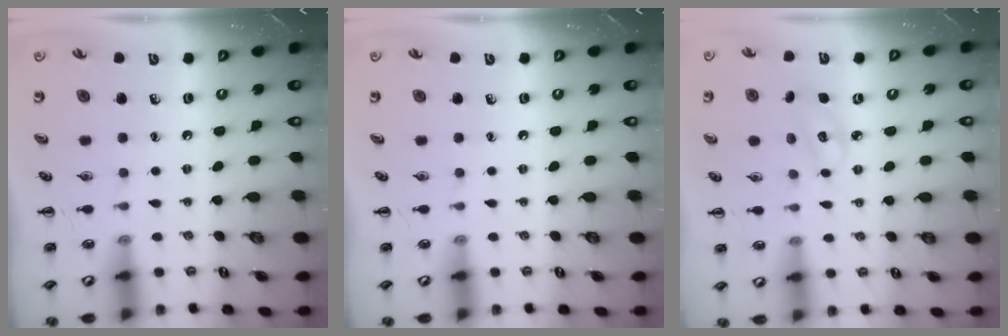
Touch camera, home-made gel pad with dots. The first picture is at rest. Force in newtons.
{"total": 0.0}
{"total": 3.8, "press": 3.7, "slide": 0.9}